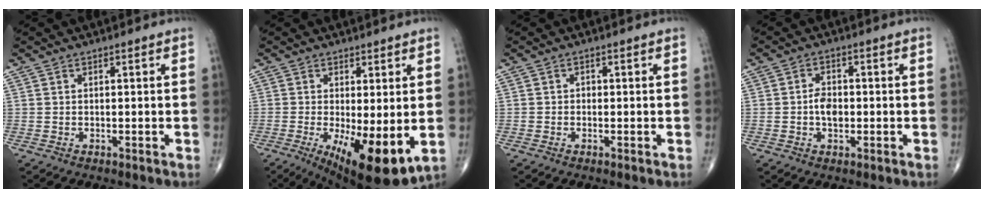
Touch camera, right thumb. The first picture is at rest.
{"total": 13.4, "force": [-3.0, 4.4, 12.3], "torque": [-0.188, -0.028, -0.032]}
{"total": 0.7, "force": [-0.2, 0.7, 0.2], "torque": [0.003, 0.004, -0.006]}
{"total": 3.7, "force": [-0.4, 2.4, 2.8], "torque": [-0.039, 0.003, -0.013]}